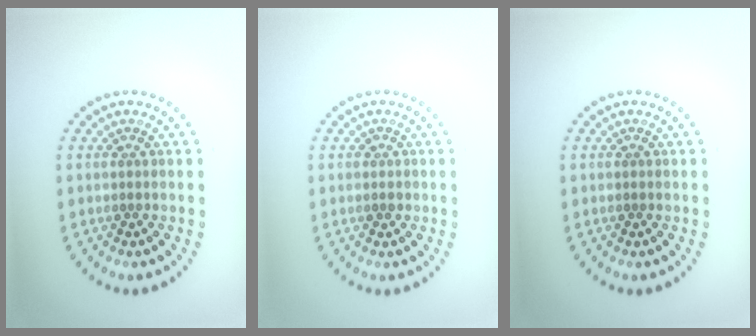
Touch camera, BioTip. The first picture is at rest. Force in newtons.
{"total": 0.8, "press": 0.8, "slide": 0.2}
{"total": 0.0}